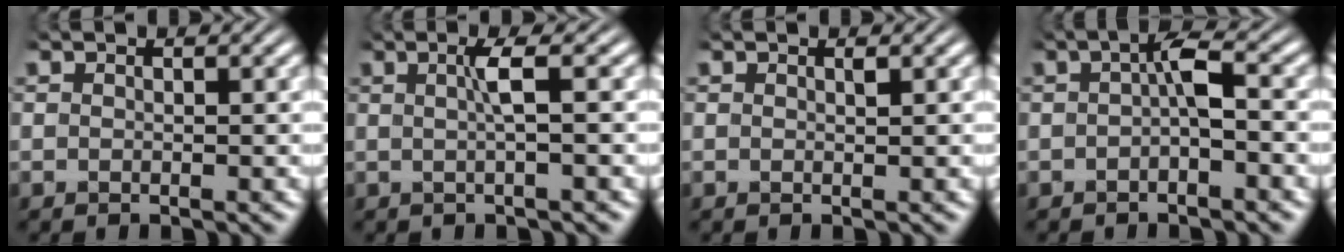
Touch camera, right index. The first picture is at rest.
{"total": 2.4, "force": [0.6, 0.1, 2.3], "torque": [-0.038, 0.008, 0.010]}
{"total": 0.5, "force": [0.4, 0.1, 0.3], "torque": [-0.006, -0.002, 0.008]}
{"total": 2.2, "force": [0.1, 0.5, 2.2], "torque": [-0.037, 0.003, 0.000]}